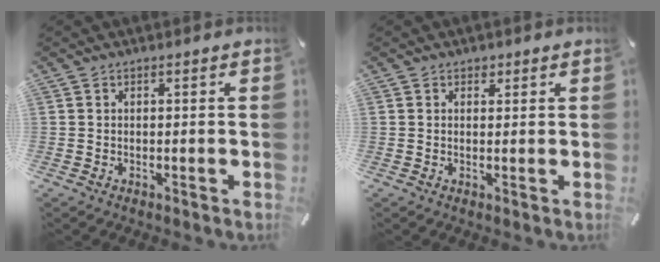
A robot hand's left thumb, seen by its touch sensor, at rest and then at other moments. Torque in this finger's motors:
{"motor_torque": [0.40, 0.40, 0.19, -0.14, 0.02]}